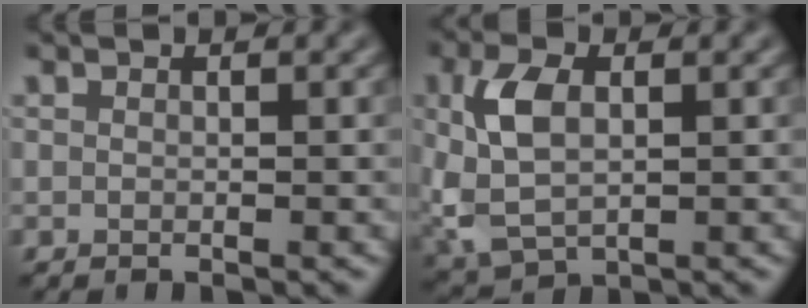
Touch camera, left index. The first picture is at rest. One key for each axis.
{"total": 6.0, "fx": 0.6, "fy": 3.7, "fz": 4.6, "tx": -0.111, "ty": 0.001, "tz": 0.012}